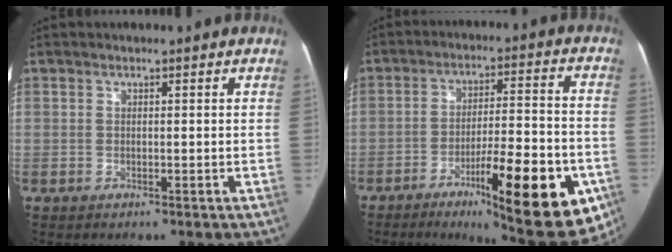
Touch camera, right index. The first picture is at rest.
{"total": 20.3, "force": [-9.2, 3.4, 17.8], "torque": [-0.202, -0.007, -0.127]}